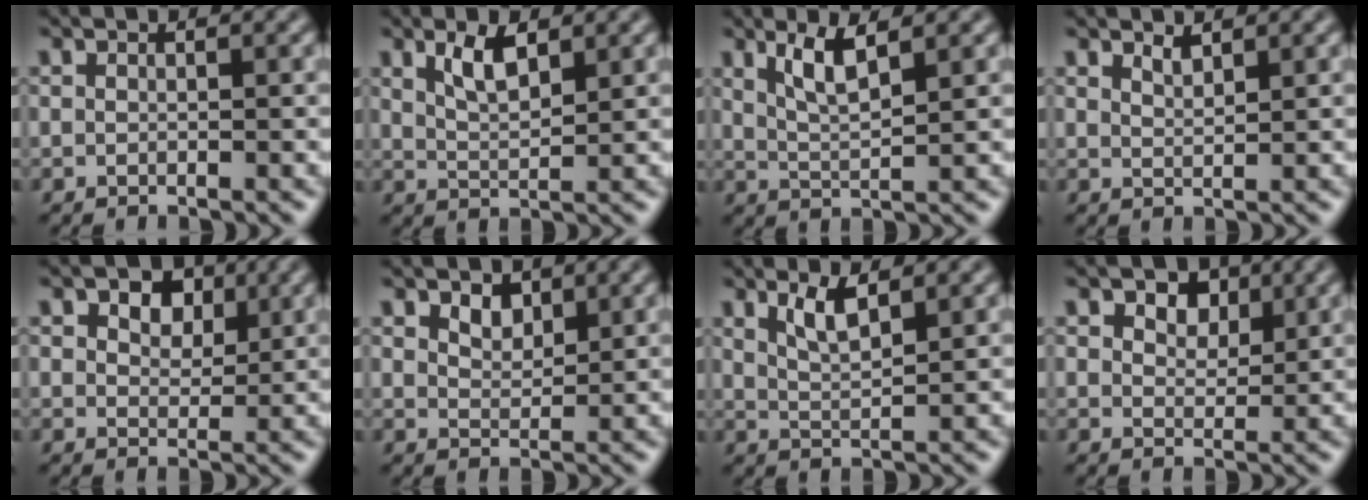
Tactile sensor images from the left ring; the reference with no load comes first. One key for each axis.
{"total": 2.9, "fx": 1.7, "fy": 1.0, "fz": 2.1, "tx": -0.044, "ty": -0.001, "tz": 0.033}
{"total": 3.2, "fx": 1.9, "fy": 0.7, "fz": 2.5, "tx": -0.048, "ty": -0.004, "tz": 0.039}
{"total": 1.2, "fx": 1.1, "fy": 0.2, "fz": 0.4, "tx": -0.008, "ty": -0.003, "tz": 0.020}
{"total": 4.3, "fx": 2.1, "fy": 2.7, "fz": 2.5, "tx": -0.035, "ty": 0.005, "tz": 0.015}
{"total": 1.8, "fx": 1.2, "fy": 1.0, "fz": 0.9, "tx": -0.018, "ty": -0.001, "tz": 0.022}
{"total": 2.6, "fx": 1.7, "fy": 0.6, "fz": 1.8, "tx": -0.037, "ty": -0.005, "tz": 0.034}
{"total": 3.6, "fx": 2.0, "fy": 2.3, "fz": 2.0, "tx": -0.031, "ty": 0.002, "tz": 0.017}